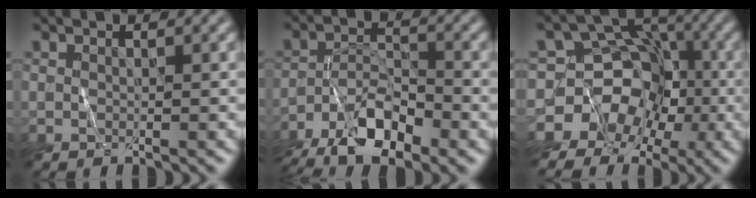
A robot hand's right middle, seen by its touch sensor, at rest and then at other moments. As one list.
[{"total": 7.8, "force": [-5.6, 2.7, 4.8], "torque": [-0.083, 0.000, -0.099]}, {"total": 7.9, "force": [-3.8, 6.9, 0.9], "torque": [0.004, 0.010, -0.082]}]